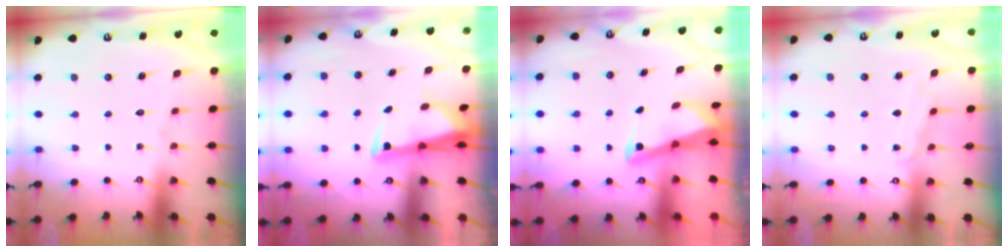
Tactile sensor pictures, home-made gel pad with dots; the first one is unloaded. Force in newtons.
{"total": 3.0, "press": 2.9, "slide": 0.9}
{"total": 2.9, "press": 2.8, "slide": 0.4}
{"total": 4.7, "press": 4.6, "slide": 0.4}